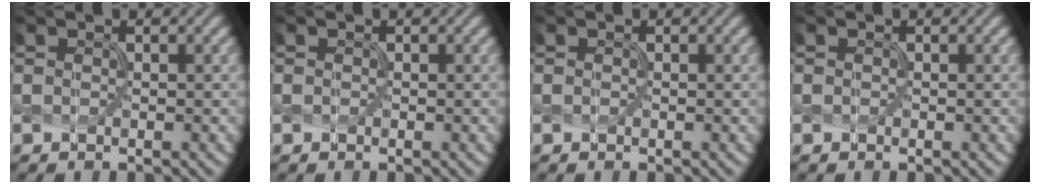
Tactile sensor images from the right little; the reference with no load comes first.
{"total": 0.0}
{"total": 0.0}
{"total": 0.0}